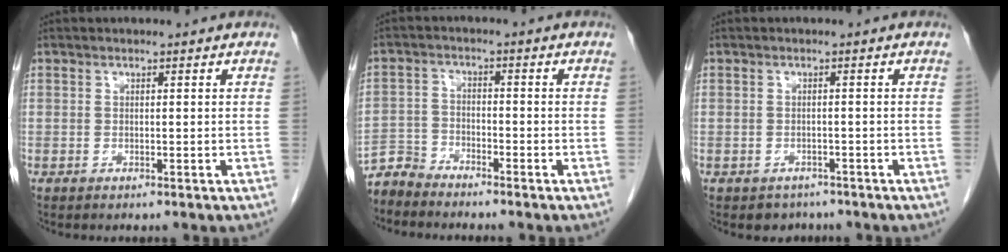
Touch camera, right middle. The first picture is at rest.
{"total": 3.9, "force": [-3.9, 0.6, -0.5], "torque": [0.013, -0.010, -0.078]}
{"total": 2.6, "force": [-2.0, 1.6, 0.0], "torque": [-0.010, 0.004, -0.027]}